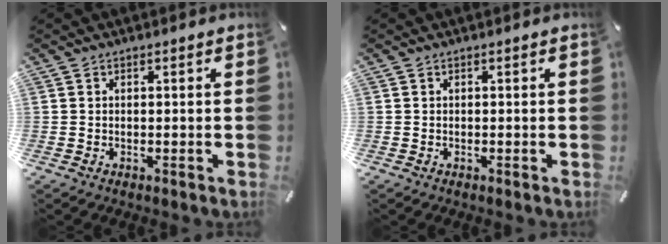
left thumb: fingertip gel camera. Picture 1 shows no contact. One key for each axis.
{"total": 0.0}